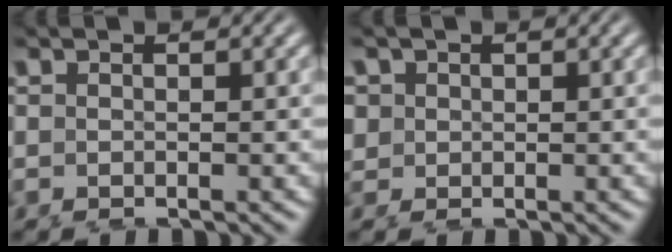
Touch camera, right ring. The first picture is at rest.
{"total": 2.8, "force": [0.4, 2.6, 0.8], "torque": [-0.030, -0.018, 0.018]}